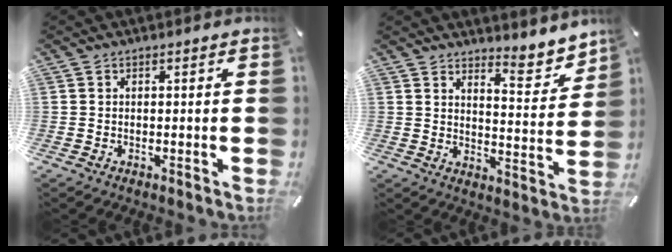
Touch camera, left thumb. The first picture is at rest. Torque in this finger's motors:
{"motor_torque": [0.87, -0.40, -0.04, -0.01, 0.00]}